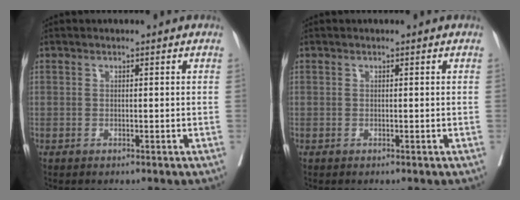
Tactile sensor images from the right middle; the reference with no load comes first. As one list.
[{"total": 0.0}]